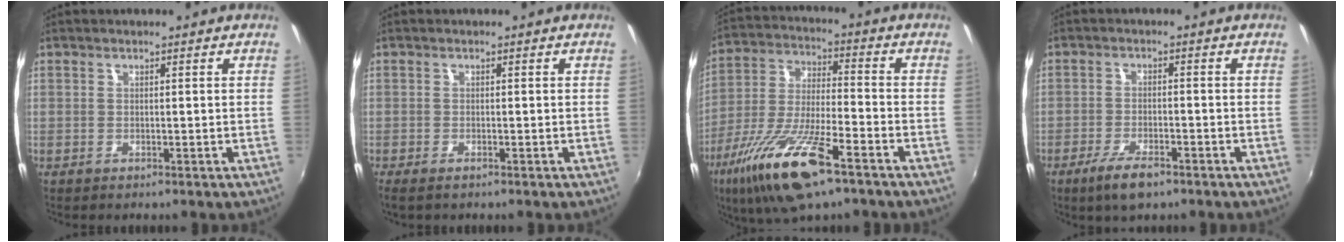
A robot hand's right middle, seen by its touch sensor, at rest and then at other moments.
{"total": 2.2, "force": [-1.6, 0.5, 1.4], "torque": [-0.027, -0.011, -0.027]}
{"total": 17.8, "force": [-10.4, 4.5, 13.7], "torque": [-0.283, -0.042, -0.197]}
{"total": 6.1, "force": [-4.2, 1.9, 4.1], "torque": [-0.100, -0.016, -0.076]}